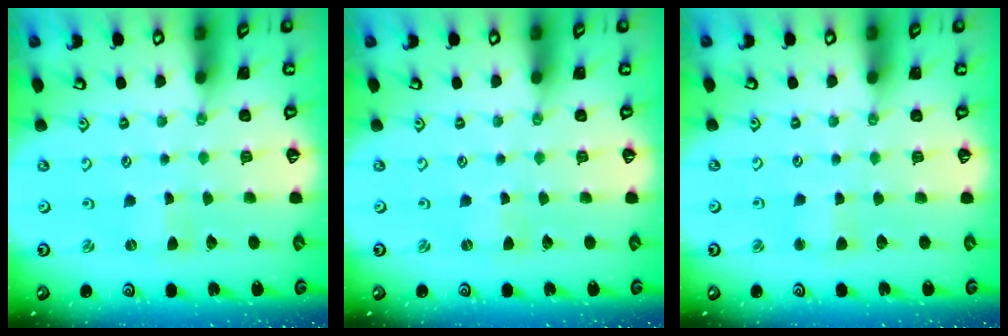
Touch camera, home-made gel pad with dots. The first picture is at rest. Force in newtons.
{"total": 0.0}
{"total": 3.3, "press": 3.3, "slide": 0.3}